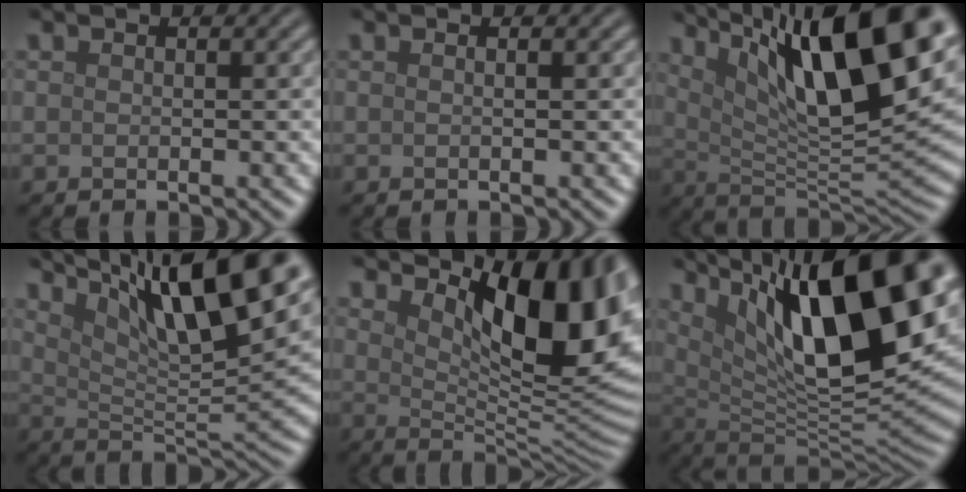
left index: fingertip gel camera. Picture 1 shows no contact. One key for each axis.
{"total": 0.9, "fx": 0.1, "fy": 0.4, "fz": 0.8, "tx": -0.008, "ty": -0.001, "tz": -0.008}
{"total": 16.6, "fx": 7.6, "fy": 5.4, "fz": 13.7, "tx": -0.211, "ty": 0.008, "tz": 0.129}
{"total": 13.9, "fx": 7.6, "fy": 3.8, "fz": 11.0, "tx": -0.168, "ty": 0.014, "tz": 0.125}
{"total": 12.0, "fx": 4.6, "fy": 4.9, "fz": 10.0, "tx": -0.128, "ty": -0.010, "tz": 0.075}
{"total": 17.8, "fx": 7.3, "fy": 6.5, "fz": 14.9, "tx": -0.232, "ty": 0.010, "tz": 0.126}